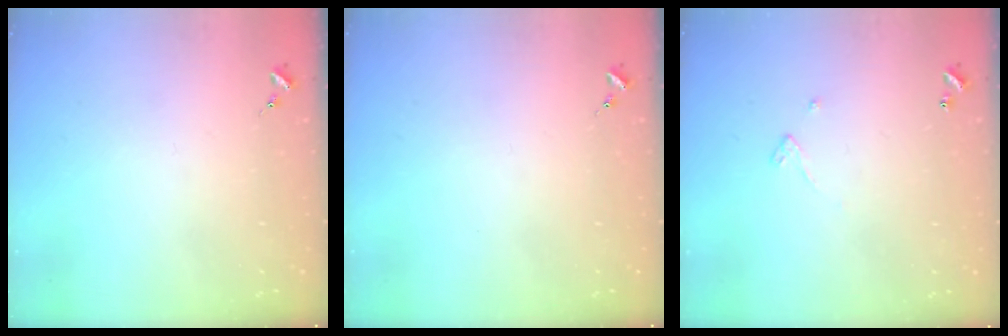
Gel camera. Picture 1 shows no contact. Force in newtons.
{"total": 0.0}
{"total": 2.4, "press": 2.4, "slide": 0.2}